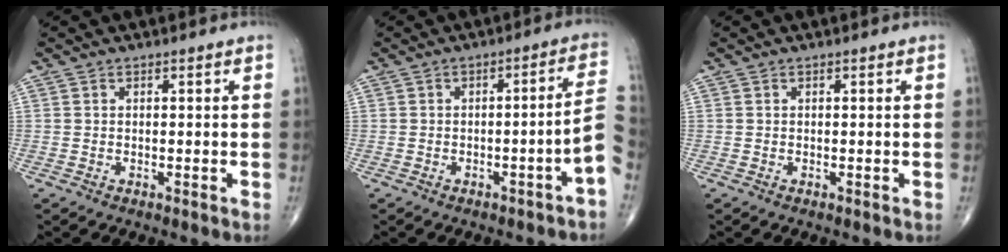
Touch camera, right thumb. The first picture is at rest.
{"total": 6.3, "force": [-2.7, 0.0, 5.6], "torque": [-0.068, 0.038, -0.033]}
{"total": 0.0}